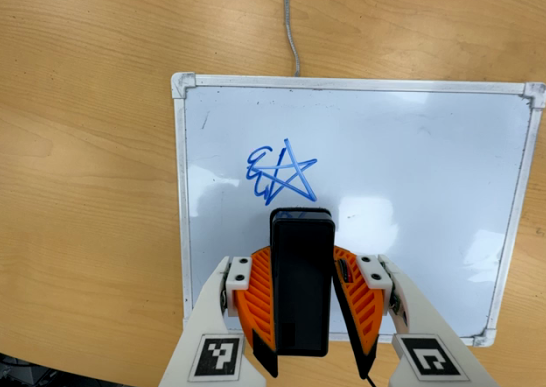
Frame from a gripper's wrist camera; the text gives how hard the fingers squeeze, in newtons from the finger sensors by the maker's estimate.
{"total": 5.9, "left": 4.3, "right": 7.5}